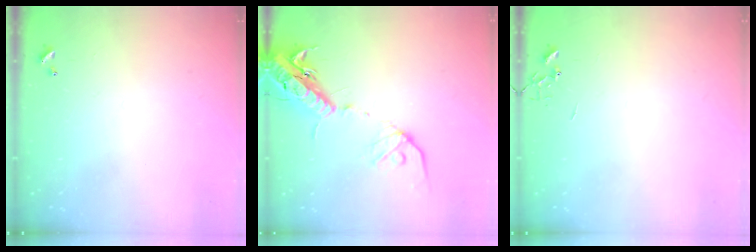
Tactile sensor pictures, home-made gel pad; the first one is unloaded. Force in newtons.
{"total": 17.9, "press": 17.4, "slide": 4.3}
{"total": 0.0}